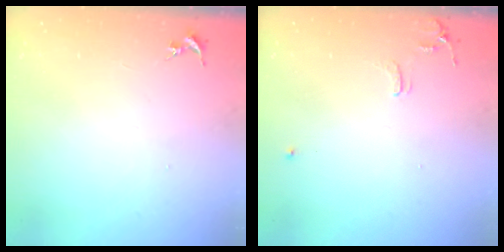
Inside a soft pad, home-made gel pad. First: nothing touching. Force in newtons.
{"total": 6.4, "press": 6.3, "slide": 0.8}